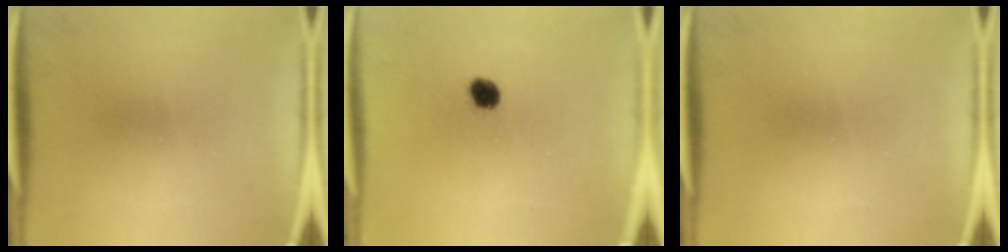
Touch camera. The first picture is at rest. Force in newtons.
{"total": 3.5}
{"total": 0.0}